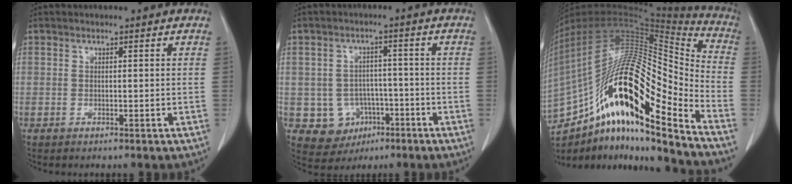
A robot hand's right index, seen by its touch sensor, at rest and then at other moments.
{"total": 6.8, "force": [-2.3, 6.2, 1.4], "torque": [-0.022, 0.010, -0.024]}
{"total": 30.7, "force": [-16.1, 6.5, 25.3], "torque": [-0.449, 0.012, -0.277]}